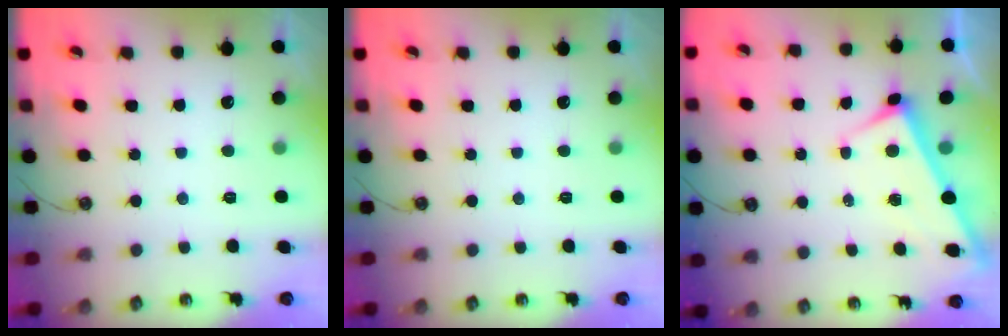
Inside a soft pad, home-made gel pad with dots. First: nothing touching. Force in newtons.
{"total": 0.0}
{"total": 3.3, "press": 3.3, "slide": 0.0}